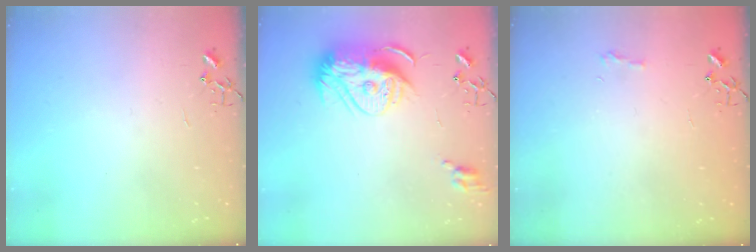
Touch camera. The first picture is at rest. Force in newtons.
{"total": 15.1, "press": 15.0, "slide": 1.3}
{"total": 6.0, "press": 6.0, "slide": 0.6}